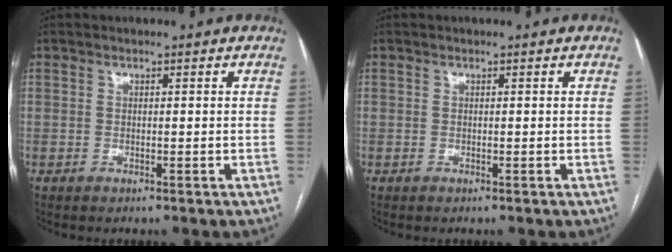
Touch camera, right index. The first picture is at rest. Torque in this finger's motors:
{"motor_torque": [0.00, 0.00, 0.00, 0.00]}